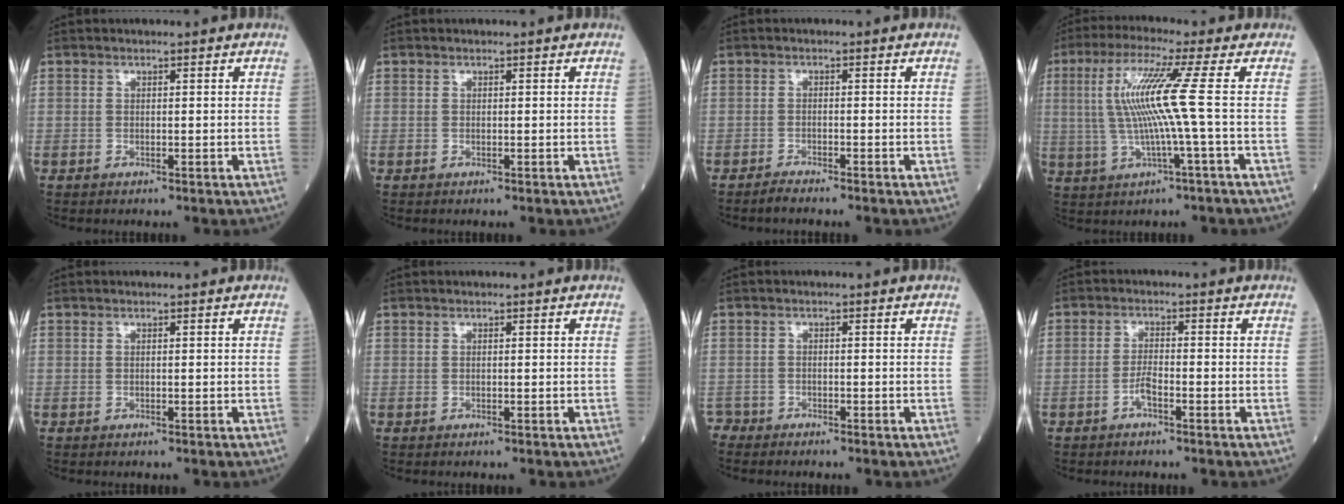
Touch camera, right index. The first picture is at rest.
{"total": 0.0}
{"total": 1.8, "force": [-1.6, -0.3, 0.7], "torque": [-0.018, -0.002, -0.029]}
{"total": 9.6, "force": [0.7, -1.6, 9.4], "torque": [-0.195, 0.010, 0.019]}
{"total": 0.0}
{"total": 0.0}
{"total": 1.7, "force": [-1.6, 0.1, -0.3], "torque": [0.010, -0.004, -0.030]}
{"total": 2.3, "force": [-1.3, 0.4, 1.8], "torque": [-0.038, 0.002, -0.024]}